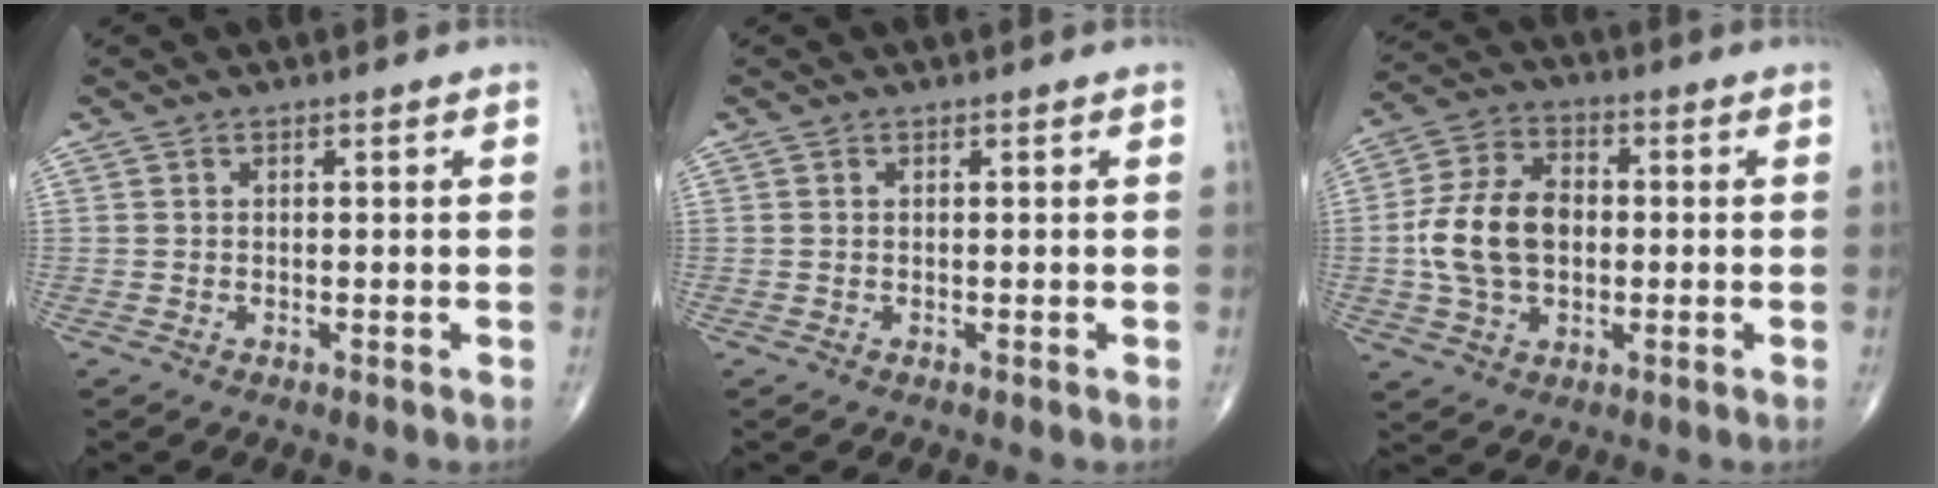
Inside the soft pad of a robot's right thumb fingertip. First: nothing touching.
{"total": 0.0}
{"total": 12.8, "force": [-0.5, 8.7, 9.4], "torque": [-0.170, 0.021, -0.012]}